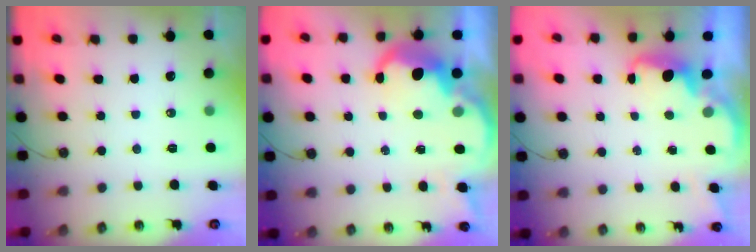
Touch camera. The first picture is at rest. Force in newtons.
{"total": 9.0, "press": 9.0, "slide": 0.6}
{"total": 1.9, "press": 1.8, "slide": 0.7}